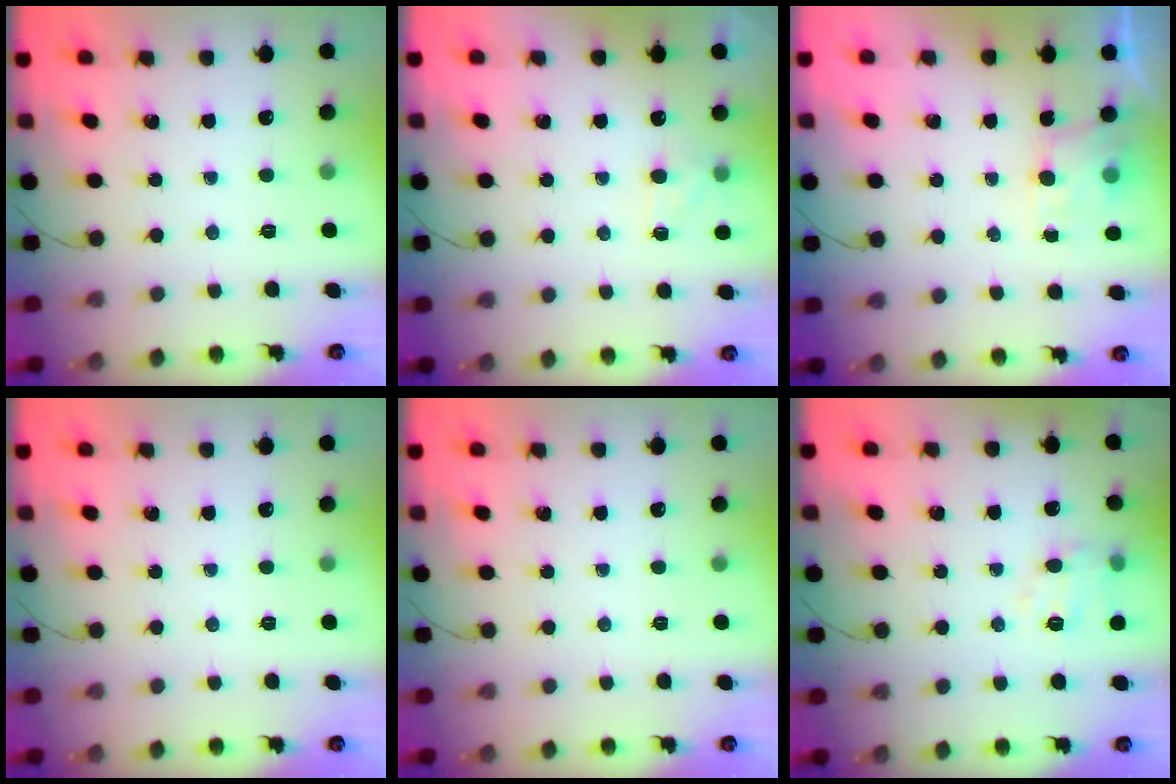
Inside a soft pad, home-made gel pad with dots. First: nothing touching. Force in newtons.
{"total": 5.1, "press": 4.9, "slide": 1.5}
{"total": 4.7, "press": 4.6, "slide": 0.7}
{"total": 0.0}
{"total": 0.0}
{"total": 9.8, "press": 9.7, "slide": 1.4}